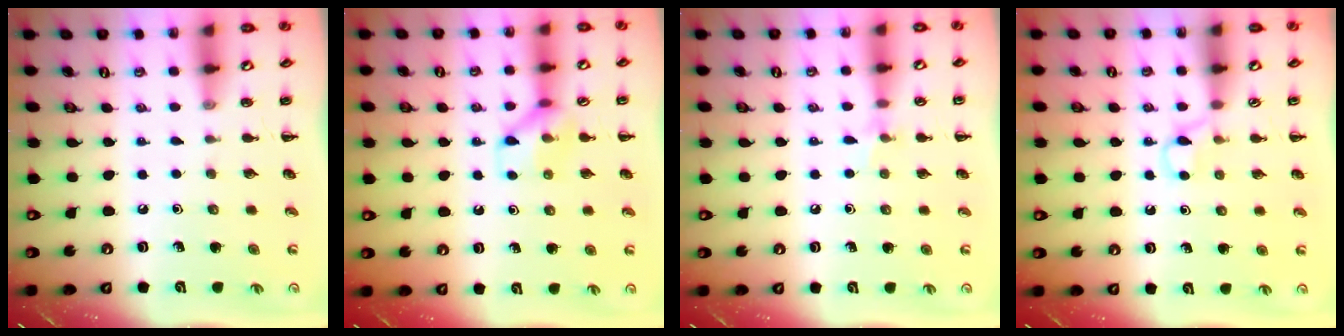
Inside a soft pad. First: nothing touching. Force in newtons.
{"total": 8.7, "press": 8.7, "slide": 0.3}
{"total": 5.4, "press": 5.0, "slide": 1.8}
{"total": 2.8, "press": 2.6, "slide": 1.0}